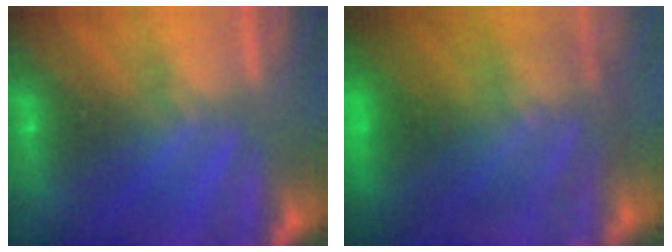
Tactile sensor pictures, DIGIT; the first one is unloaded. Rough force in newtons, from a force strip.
{"total": 8.1}